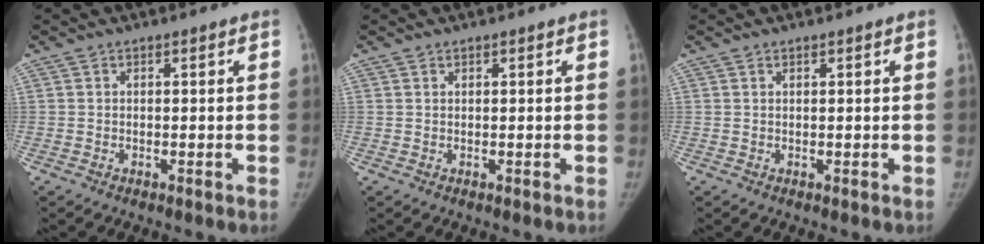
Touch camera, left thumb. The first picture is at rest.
{"total": 0.0}
{"total": 0.0}